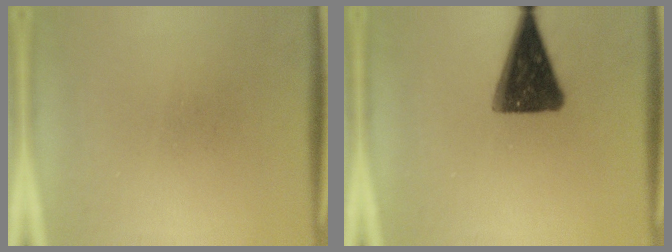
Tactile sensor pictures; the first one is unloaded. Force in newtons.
{"total": 13.8}